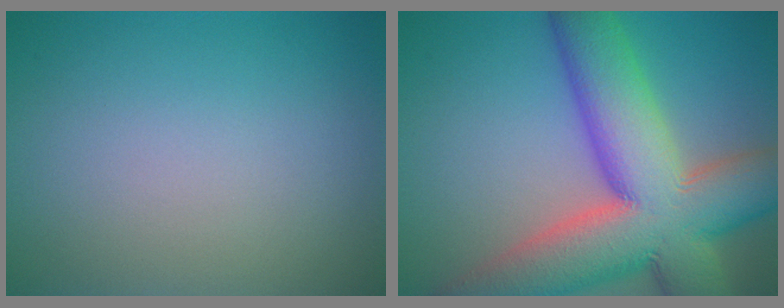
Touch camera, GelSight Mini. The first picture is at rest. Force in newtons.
{"total": 15.2, "press": 15.1, "slide": 1.1}